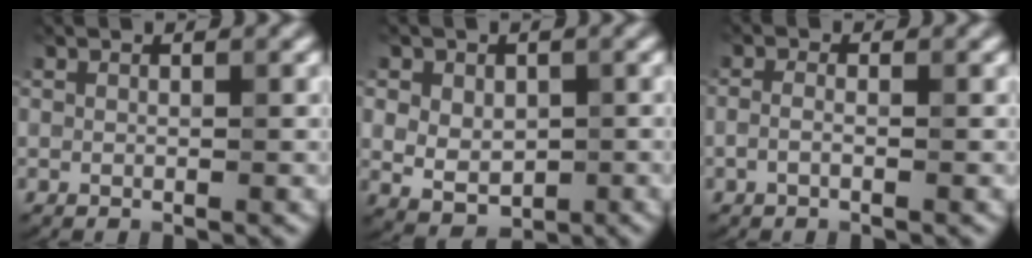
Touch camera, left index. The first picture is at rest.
{"total": 4.0, "force": [0.4, 3.1, 2.5], "torque": [-0.039, -0.006, 0.014]}
{"total": 1.1, "force": [-0.5, 0.4, 0.8], "torque": [-0.022, 0.000, -0.015]}